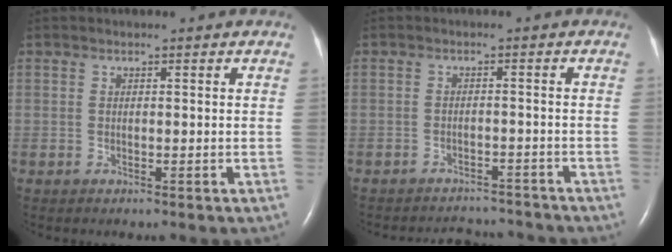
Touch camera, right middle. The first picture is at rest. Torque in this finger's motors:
{"motor_torque": [0.03, -0.04, 0.03, 0.03]}